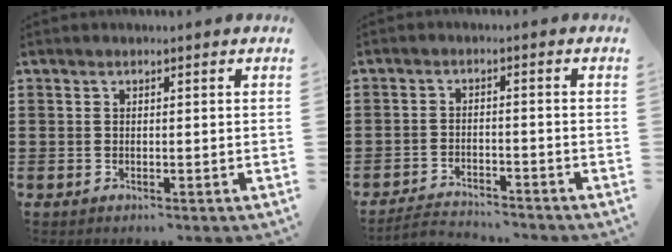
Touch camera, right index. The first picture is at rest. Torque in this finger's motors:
{"motor_torque": [-2.14, 0.00, -1.05, -0.21]}